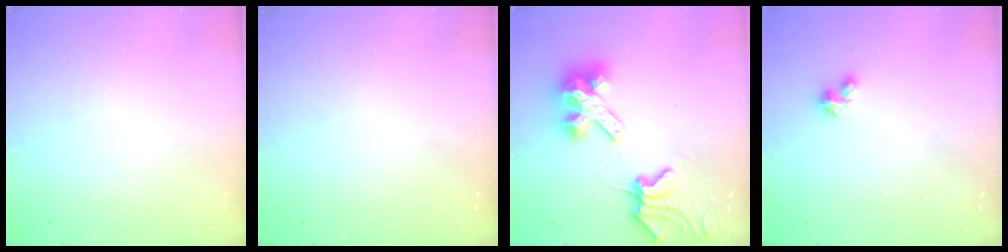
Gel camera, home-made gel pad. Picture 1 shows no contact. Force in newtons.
{"total": 0.0}
{"total": 8.9, "press": 8.8, "slide": 1.1}
{"total": 2.7, "press": 2.7, "slide": 0.3}